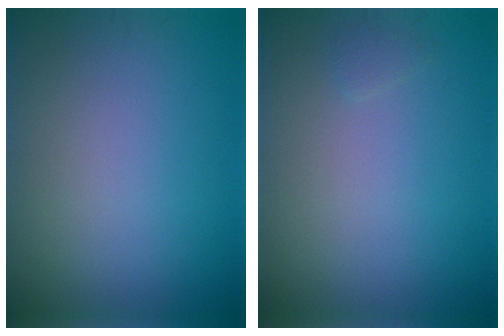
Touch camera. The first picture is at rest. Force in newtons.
{"total": 0.5, "press": 0.5, "slide": 0.1}